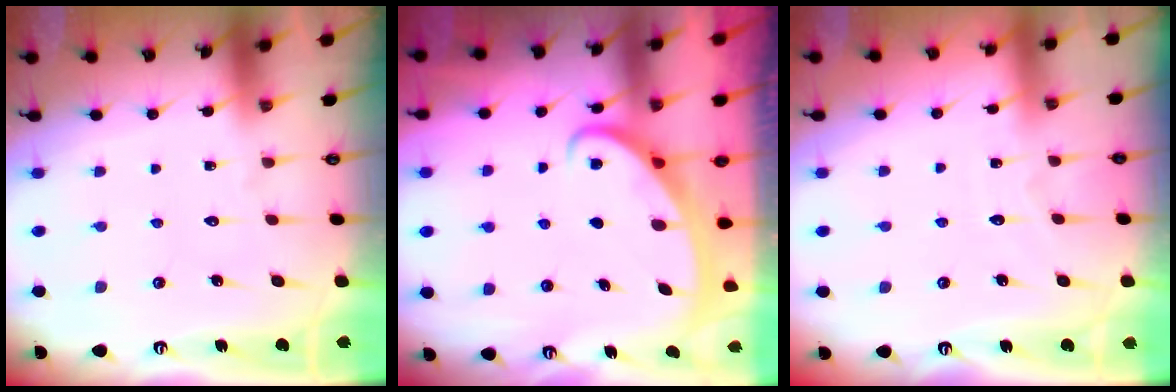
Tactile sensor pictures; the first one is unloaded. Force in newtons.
{"total": 2.7, "press": 2.6, "slide": 0.3}
{"total": 2.9, "press": 2.9, "slide": 0.4}